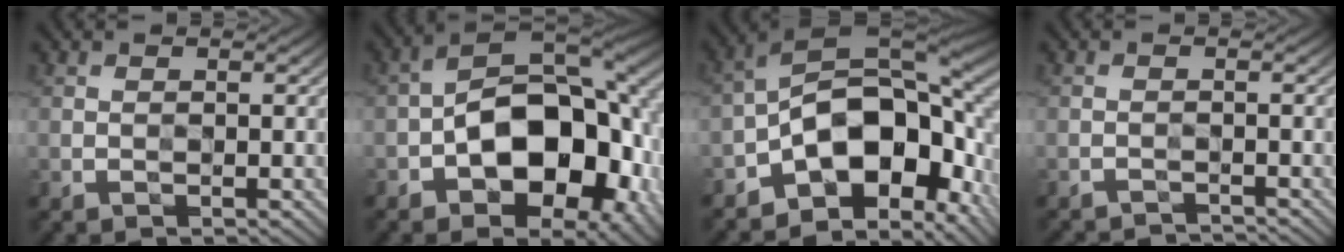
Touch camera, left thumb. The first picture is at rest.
{"total": 15.3, "force": [-3.3, 9.0, 11.9], "torque": [-0.166, -0.004, -0.067]}
{"total": 15.9, "force": [-4.9, 8.8, 12.3], "torque": [-0.185, -0.005, -0.081]}
{"total": 2.8, "force": [-2.8, -0.5, -0.1], "torque": [-0.003, 0.003, -0.045]}